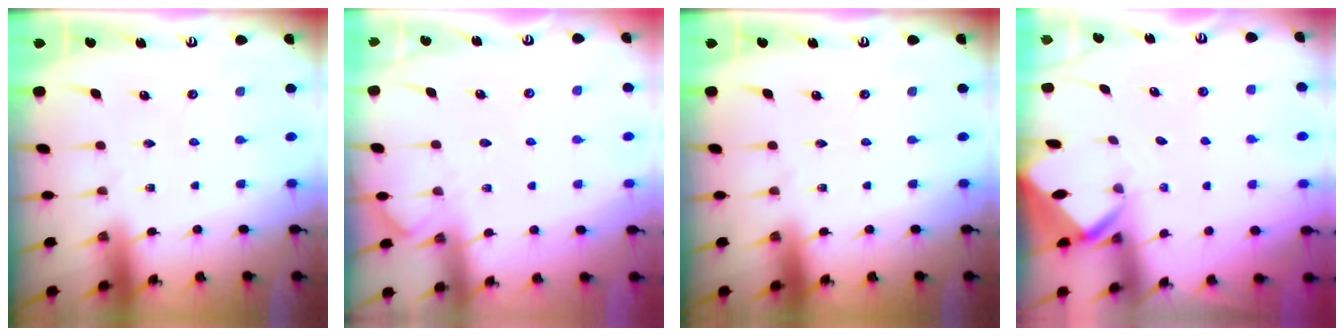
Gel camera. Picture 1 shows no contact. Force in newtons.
{"total": 4.5, "press": 4.5, "slide": 0.6}
{"total": 0.0}
{"total": 3.4, "press": 3.4, "slide": 0.1}